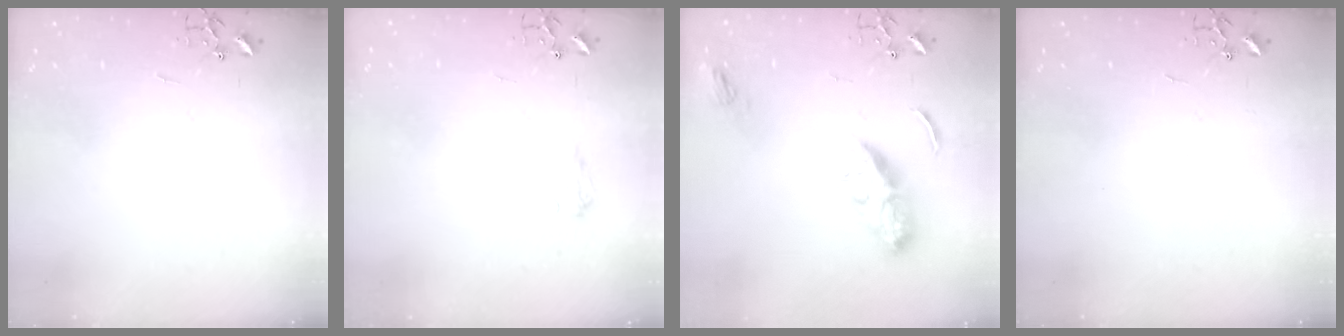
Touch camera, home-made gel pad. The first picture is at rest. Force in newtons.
{"total": 6.2, "press": 6.1, "slide": 0.8}
{"total": 10.6, "press": 10.5, "slide": 0.7}
{"total": 0.0}